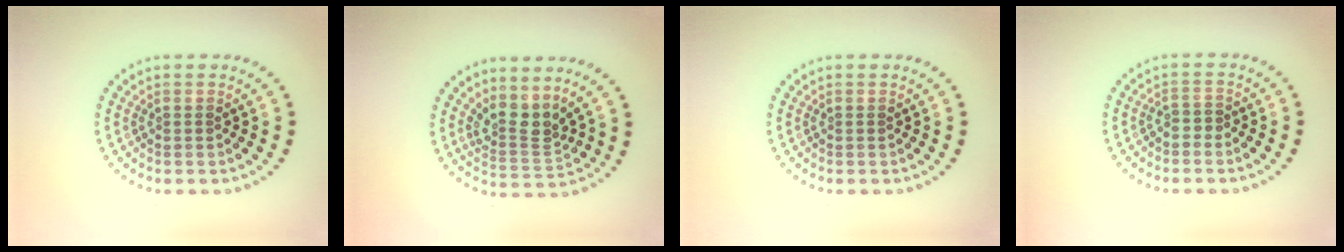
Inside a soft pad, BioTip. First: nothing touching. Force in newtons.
{"total": 3.0, "press": 2.2, "slide": 2.1}
{"total": 0.0}
{"total": 0.6, "press": 0.4, "slide": 0.5}